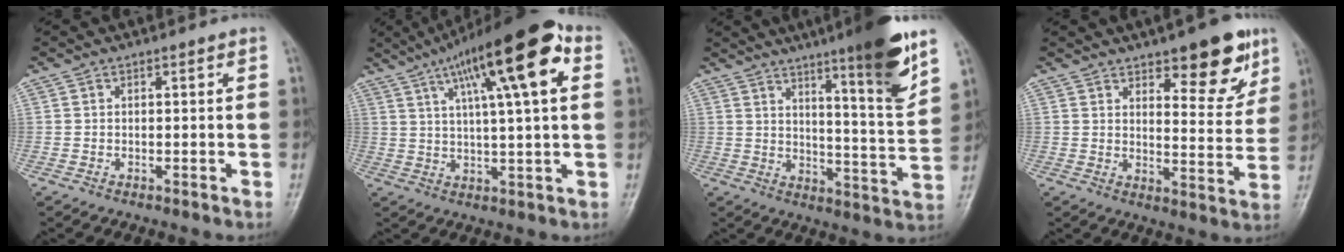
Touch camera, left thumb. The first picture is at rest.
{"total": 19.5, "force": [8.0, 4.4, 17.2], "torque": [-0.262, 0.011, 0.122]}
{"total": 15.3, "force": [9.3, 1.3, 12.1], "torque": [-0.160, -0.058, 0.140]}
{"total": 12.5, "force": [7.7, 4.8, 8.7], "torque": [-0.073, -0.044, 0.106]}